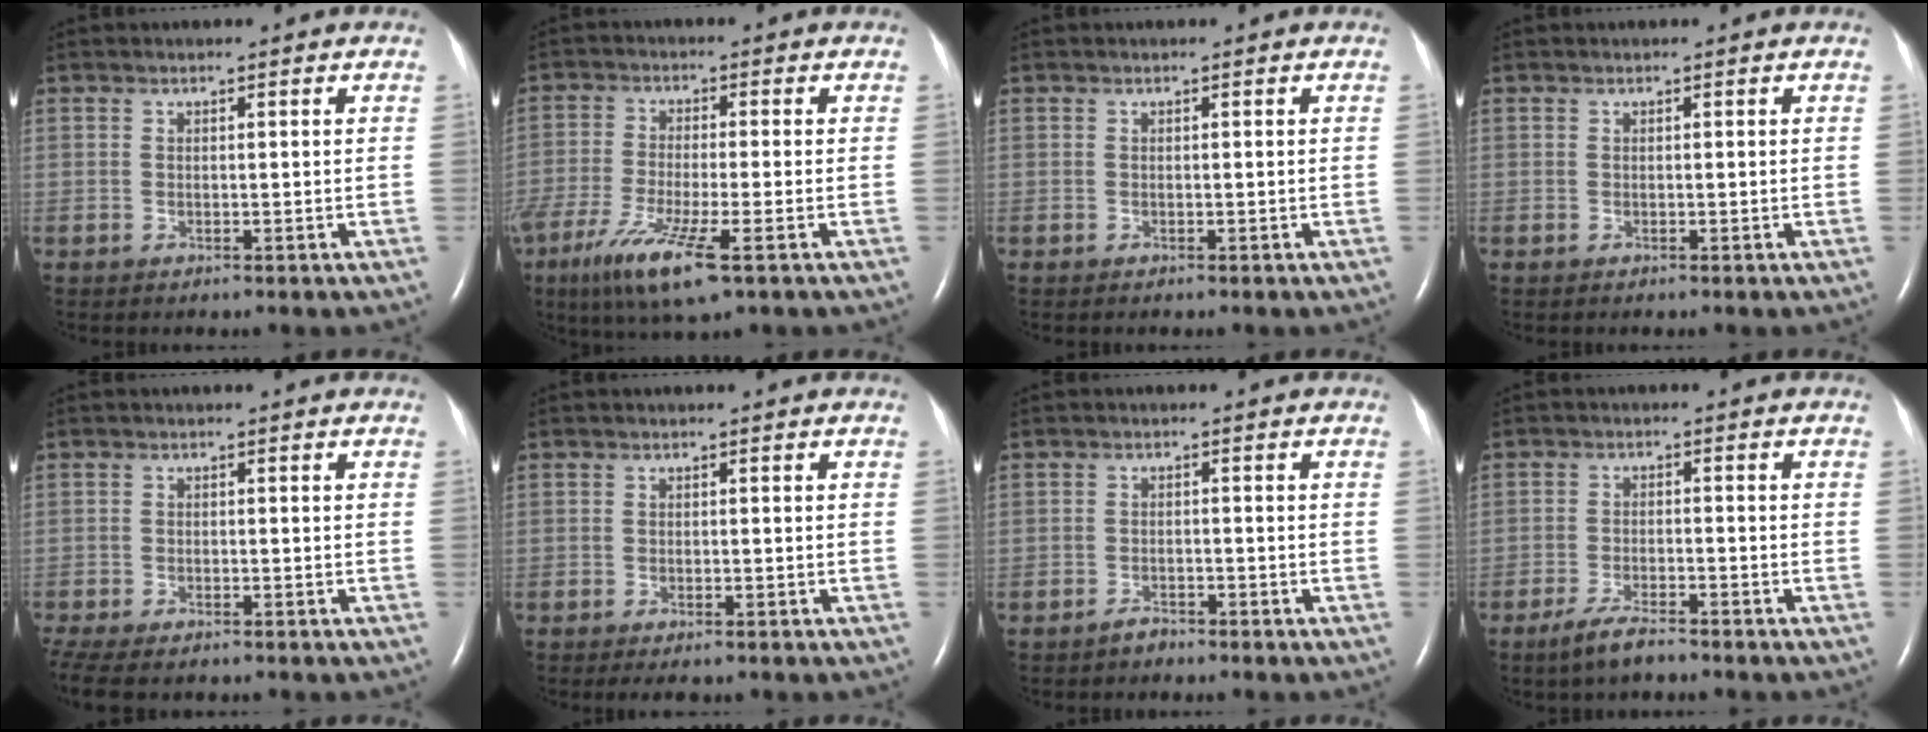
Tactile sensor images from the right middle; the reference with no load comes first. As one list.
[{"total": 10.0, "force": [-5.3, 1.1, 8.4], "torque": [-0.170, -0.030, -0.093]}, {"total": 0.0}, {"total": 0.0}, {"total": 9.8, "force": [-7.5, 3.8, 5.0], "torque": [-0.120, -0.012, -0.107]}, {"total": 2.0, "force": [-1.6, 0.5, 1.1], "torque": [-0.017, -0.005, -0.019]}, {"total": 1.6, "force": [-1.4, 0.5, 0.3], "torque": [-0.011, -0.002, -0.024]}, {"total": 4.4, "force": [-3.5, 0.6, 2.5], "torque": [-0.063, -0.009, -0.066]}]